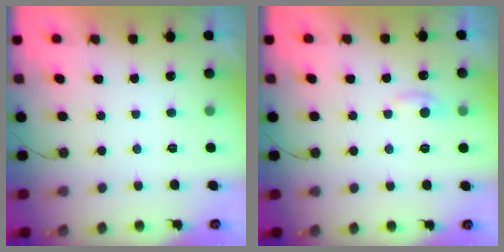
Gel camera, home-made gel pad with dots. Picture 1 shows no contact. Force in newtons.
{"total": 6.0, "press": 6.0, "slide": 0.6}